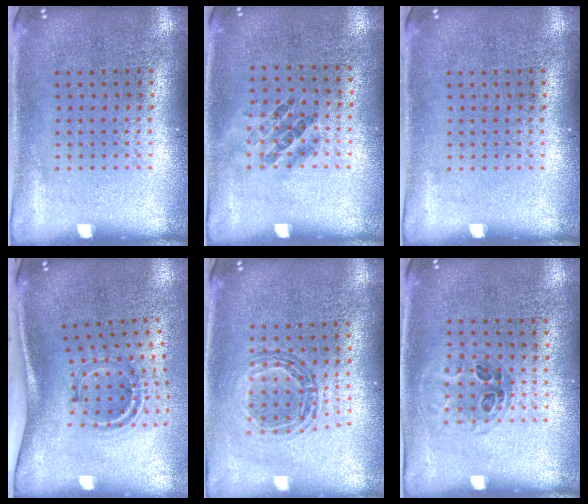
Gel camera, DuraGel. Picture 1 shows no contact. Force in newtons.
{"total": 1.0, "press": 0.7, "slide": 0.7}
{"total": 0.0}
{"total": 1.4, "press": 1.0, "slide": 1.0}
{"total": 0.9, "press": 0.9, "slide": 0.2}
{"total": 1.0, "press": 0.7, "slide": 0.6}